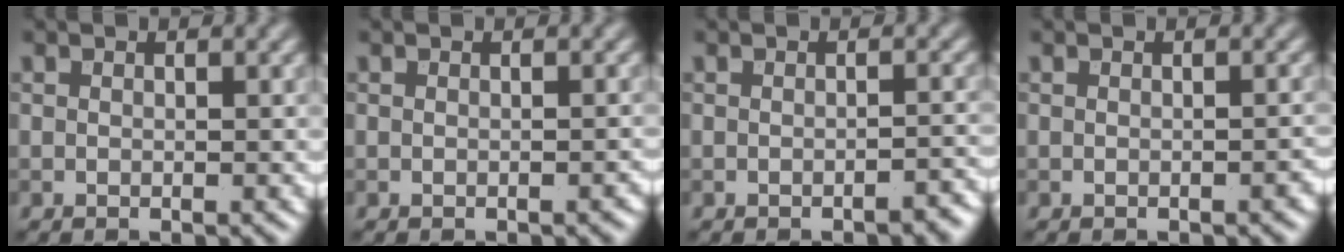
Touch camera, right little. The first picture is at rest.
{"total": 0.6, "force": [-0.5, 0.1, 0.3], "torque": [-0.003, 0.001, -0.005]}
{"total": 1.4, "force": [-1.1, 0.4, 0.8], "torque": [-0.009, 0.004, -0.015]}
{"total": 0.8, "force": [-0.5, 0.2, 0.5], "torque": [-0.008, 0.001, -0.005]}